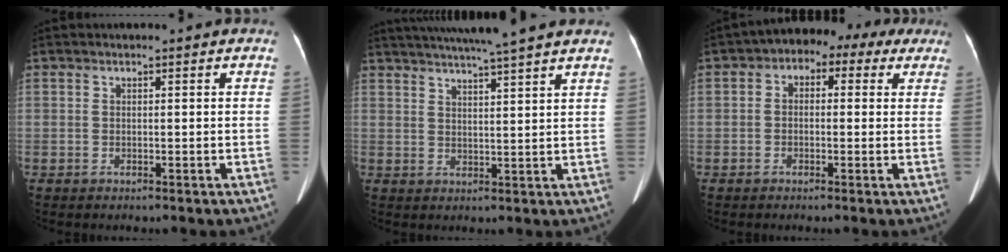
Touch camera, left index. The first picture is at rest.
{"total": 13.6, "force": [11.7, -0.9, 6.8], "torque": [-0.115, 0.018, 0.159]}
{"total": 7.7, "force": [3.4, 4.8, 5.0], "torque": [-0.063, 0.051, 0.040]}